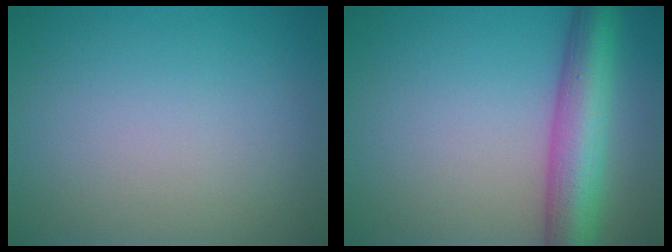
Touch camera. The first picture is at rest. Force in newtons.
{"total": 7.4, "press": 7.4, "slide": 0.3}